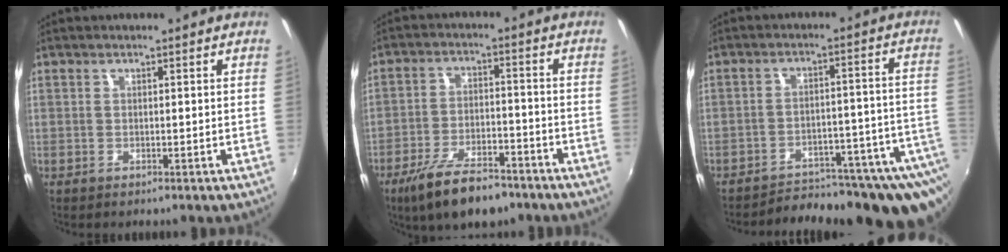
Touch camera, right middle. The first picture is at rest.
{"total": 12.5, "force": [-9.1, 4.4, 7.4], "torque": [-0.159, -0.018, -0.152]}
{"total": 25.3, "force": [-22.2, 6.2, 10.4], "torque": [-0.114, -0.005, -0.274]}